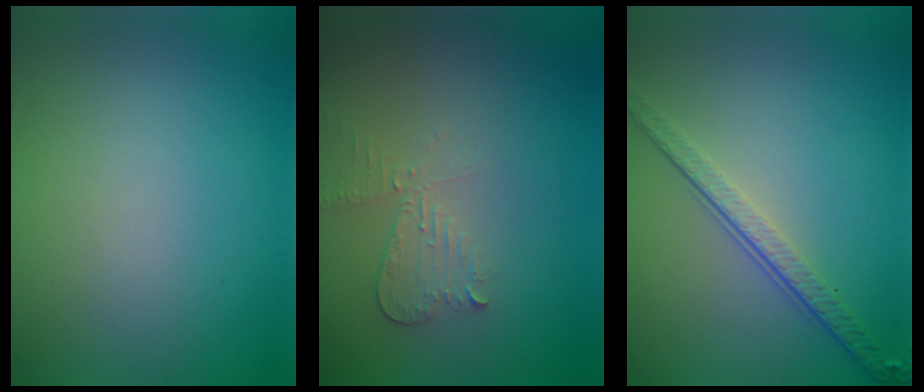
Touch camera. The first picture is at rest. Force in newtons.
{"total": 2.1, "press": 2.1, "slide": 0.1}
{"total": 3.8, "press": 2.7, "slide": 2.7}